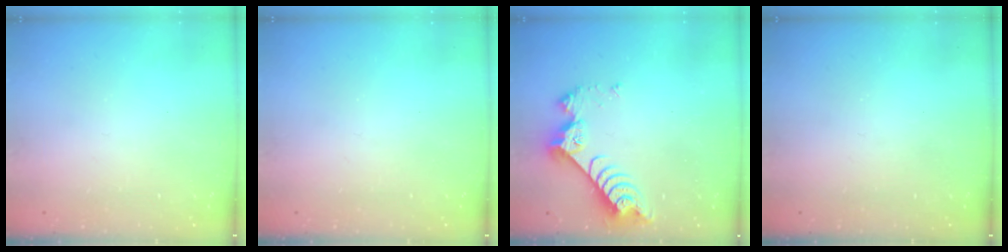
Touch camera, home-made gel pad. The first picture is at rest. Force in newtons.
{"total": 0.0}
{"total": 9.4, "press": 9.3, "slide": 0.8}
{"total": 0.0}